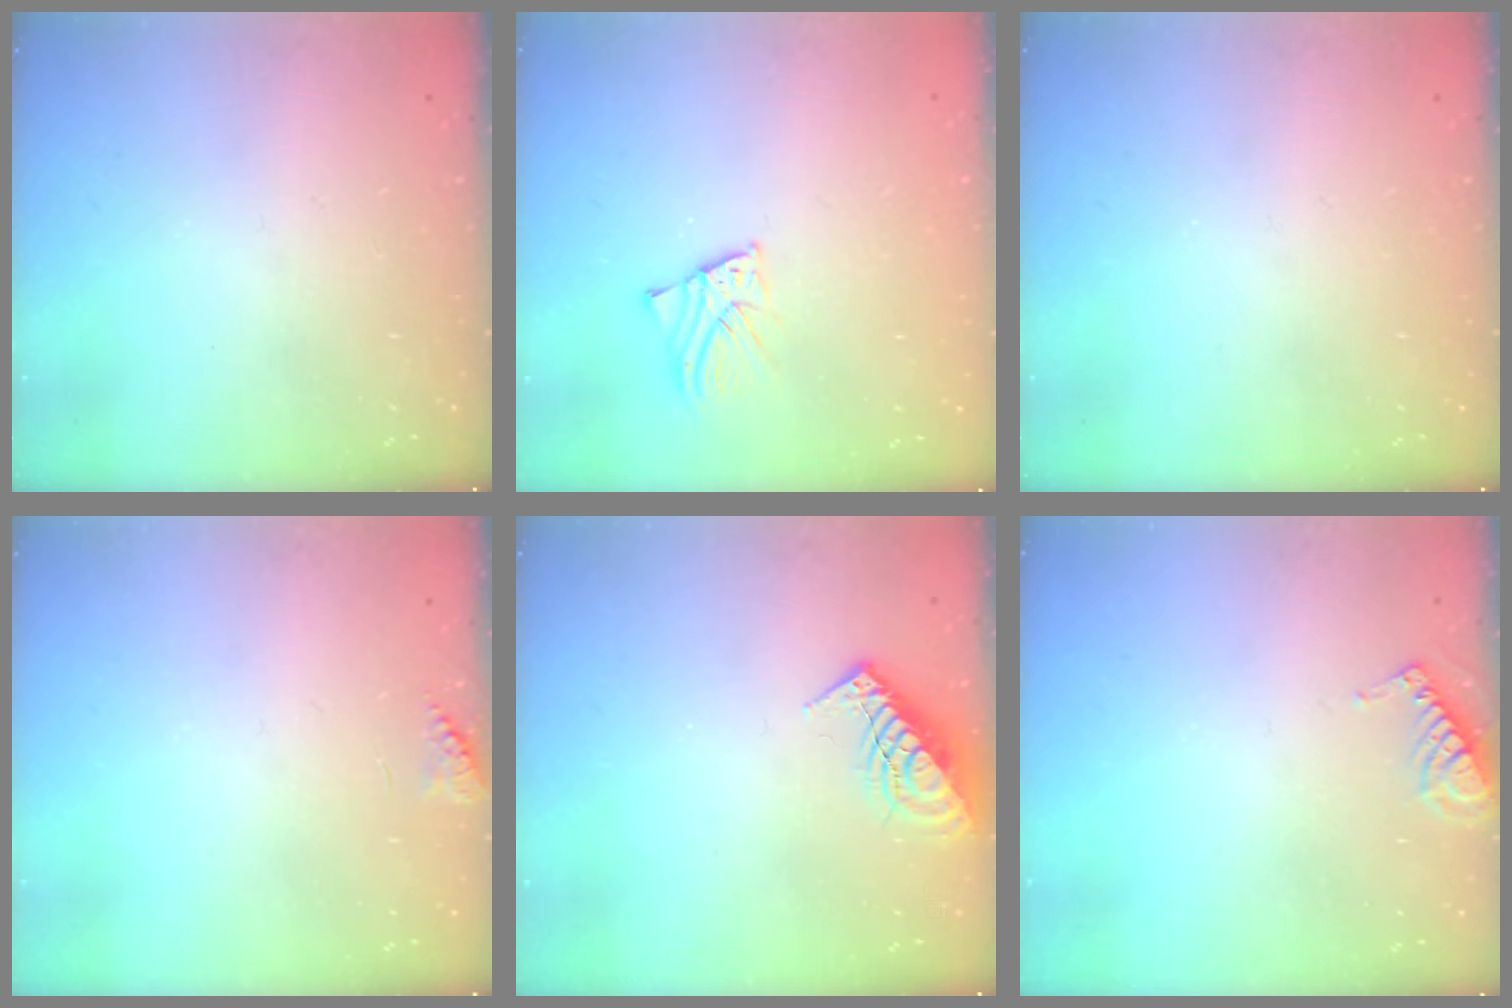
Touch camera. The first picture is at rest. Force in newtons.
{"total": 2.6, "press": 2.6, "slide": 0.1}
{"total": 0.0}
{"total": 6.0, "press": 6.0, "slide": 0.6}
{"total": 12.3, "press": 12.2, "slide": 1.2}
{"total": 6.2, "press": 6.2, "slide": 0.4}